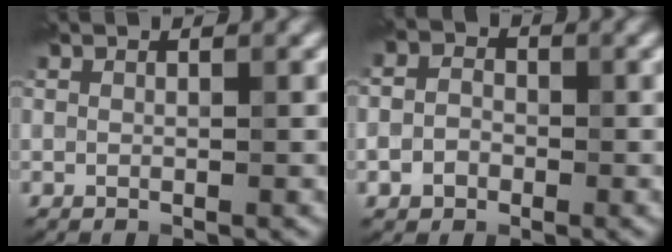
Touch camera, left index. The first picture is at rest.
{"total": 2.5, "force": [-0.7, 2.1, 1.2], "torque": [-0.009, 0.000, -0.023]}